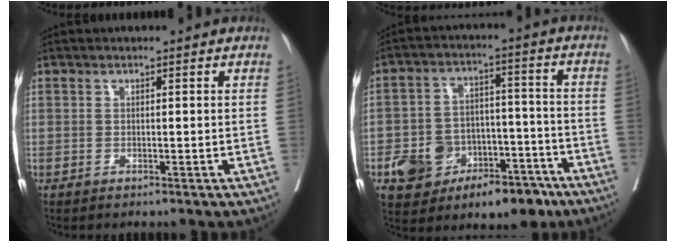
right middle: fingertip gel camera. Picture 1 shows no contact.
{"total": 14.0, "force": [-8.1, 8.7, 7.4], "torque": [-0.104, 0.034, -0.119]}